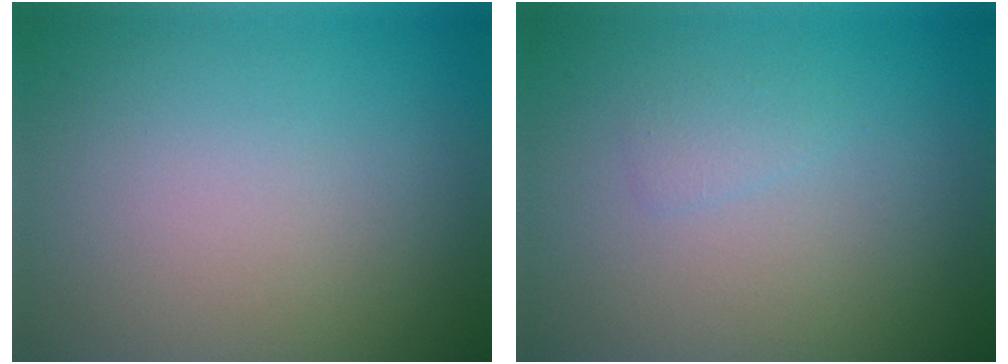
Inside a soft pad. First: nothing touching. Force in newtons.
{"total": 0.9, "press": 0.9, "slide": 0.1}